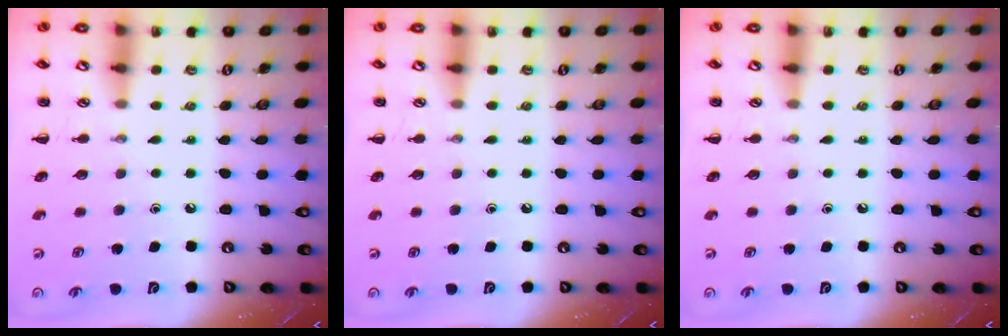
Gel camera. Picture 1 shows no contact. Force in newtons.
{"total": 0.0}
{"total": 0.0}